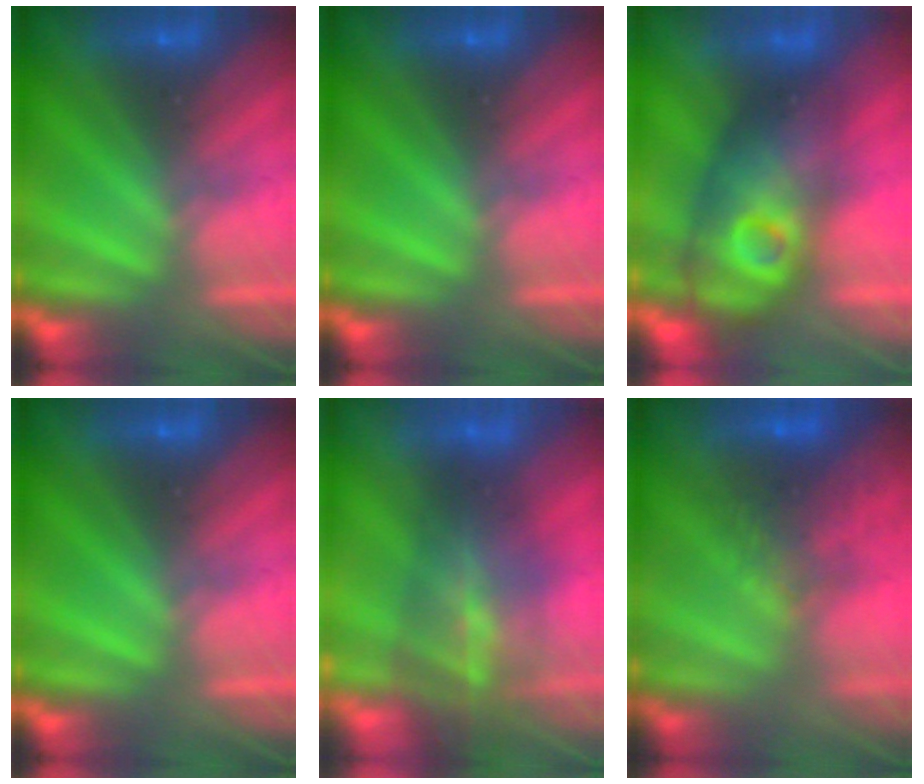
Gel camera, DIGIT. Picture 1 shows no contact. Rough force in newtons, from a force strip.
{"total": 0.0}
{"total": 4.4}
{"total": 0.0}
{"total": 5.8}
{"total": 7.5}